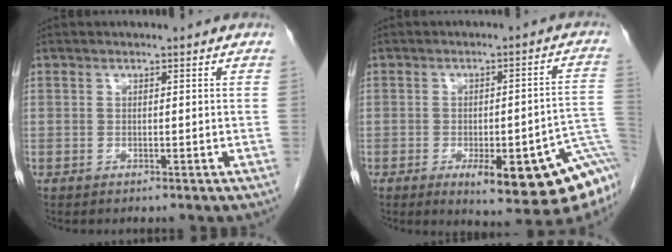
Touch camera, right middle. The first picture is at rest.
{"total": 17.3, "force": [-8.0, 3.6, 14.9], "torque": [-0.110, 0.009, -0.093]}